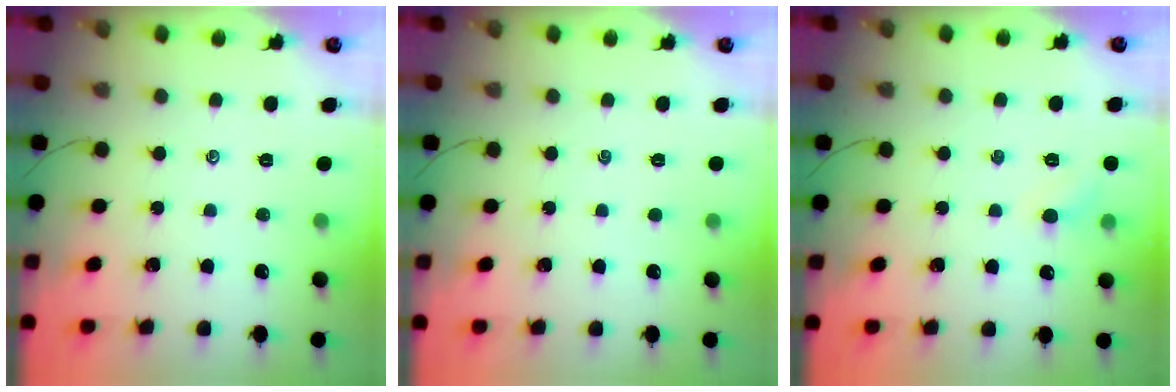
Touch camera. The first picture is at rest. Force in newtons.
{"total": 0.0}
{"total": 4.3, "press": 4.0, "slide": 1.5}